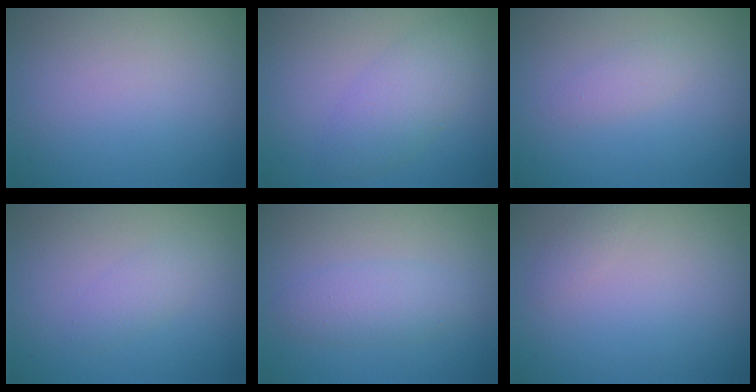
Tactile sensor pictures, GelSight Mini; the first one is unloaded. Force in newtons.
{"total": 3.2, "press": 3.2, "slide": 0.0}
{"total": 1.1, "press": 1.1, "slide": 0.0}
{"total": 1.4, "press": 1.3, "slide": 0.1}
{"total": 2.3, "press": 2.3, "slide": 0.1}
{"total": 0.7, "press": 0.7, "slide": 0.0}